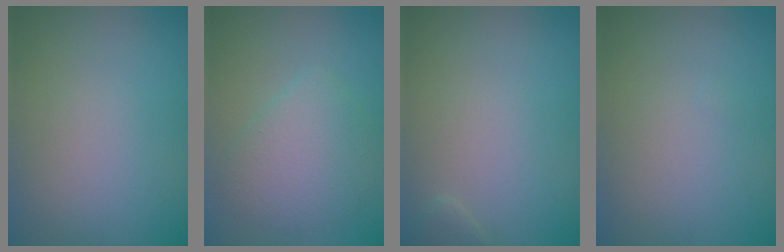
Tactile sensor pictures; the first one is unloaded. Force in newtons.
{"total": 3.9, "press": 3.9, "slide": 0.2}
{"total": 0.8, "press": 0.8, "slide": 0.1}
{"total": 0.0}